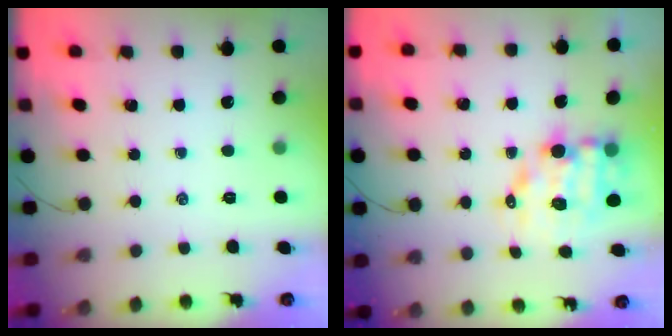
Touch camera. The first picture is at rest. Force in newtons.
{"total": 10.4, "press": 10.1, "slide": 2.4}